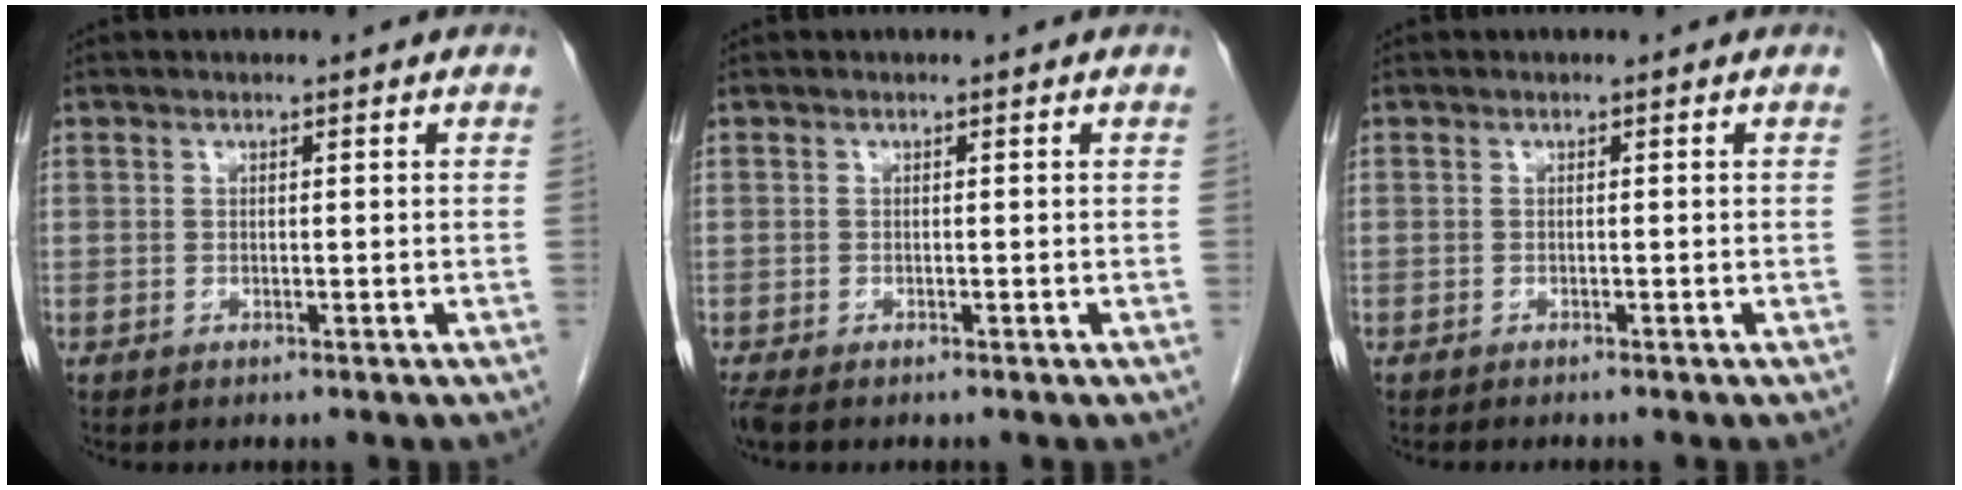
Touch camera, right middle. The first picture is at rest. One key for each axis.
{"total": 1.9, "fx": -1.5, "fy": 0.6, "fz": 1.0, "tx": -0.025, "ty": -0.008, "tz": -0.026}
{"total": 1.7, "fx": -1.5, "fy": -0.2, "fz": 0.7, "tx": -0.010, "ty": 0.001, "tz": -0.020}